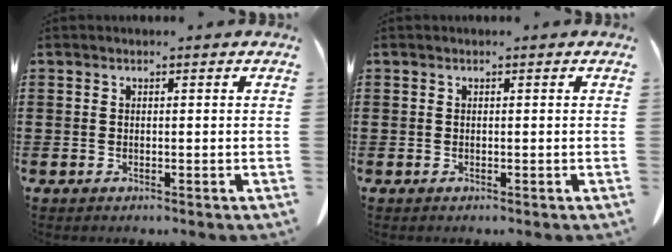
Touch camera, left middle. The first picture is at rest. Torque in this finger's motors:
{"motor_torque": [0.07, -0.08, -0.02, -0.01]}